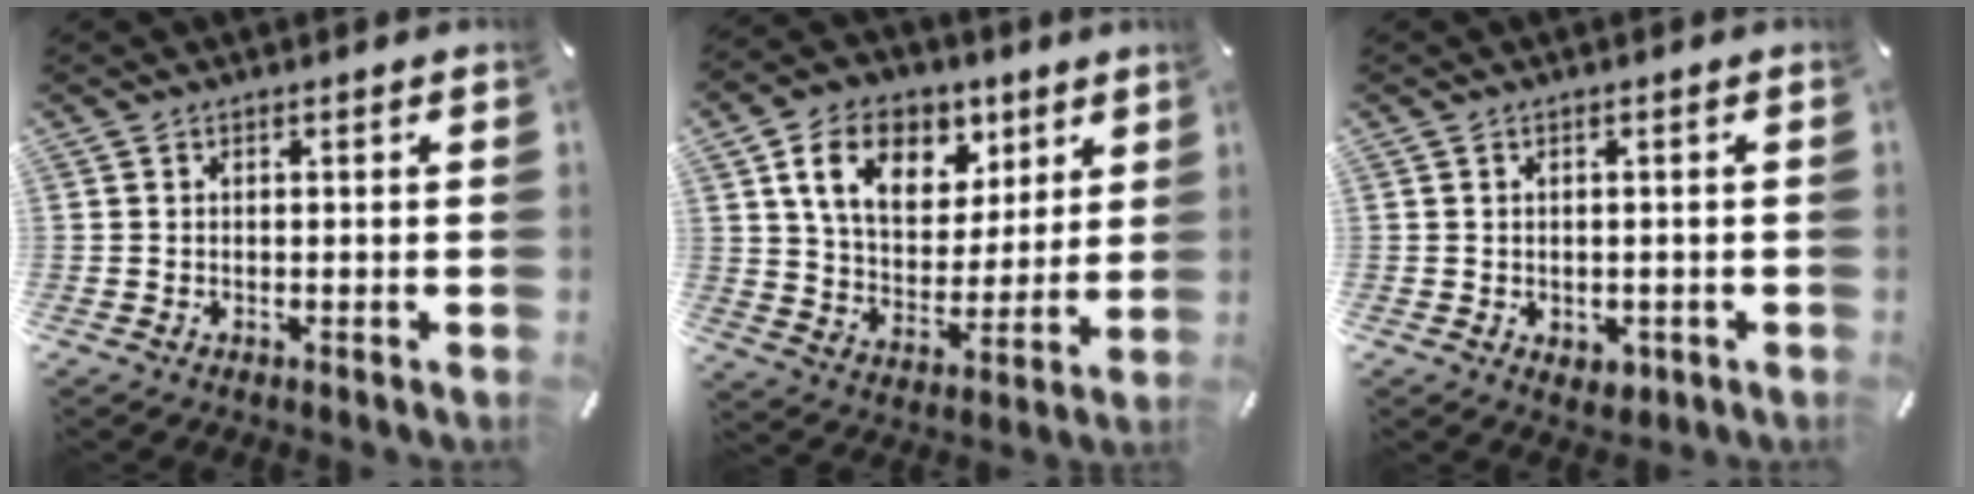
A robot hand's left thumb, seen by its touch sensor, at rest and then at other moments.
{"total": 14.8, "force": [7.6, 10.5, 7.0], "torque": [-0.123, -0.024, 0.141]}
{"total": 2.3, "force": [-0.6, 2.0, 1.0], "torque": [-0.008, 0.000, -0.011]}